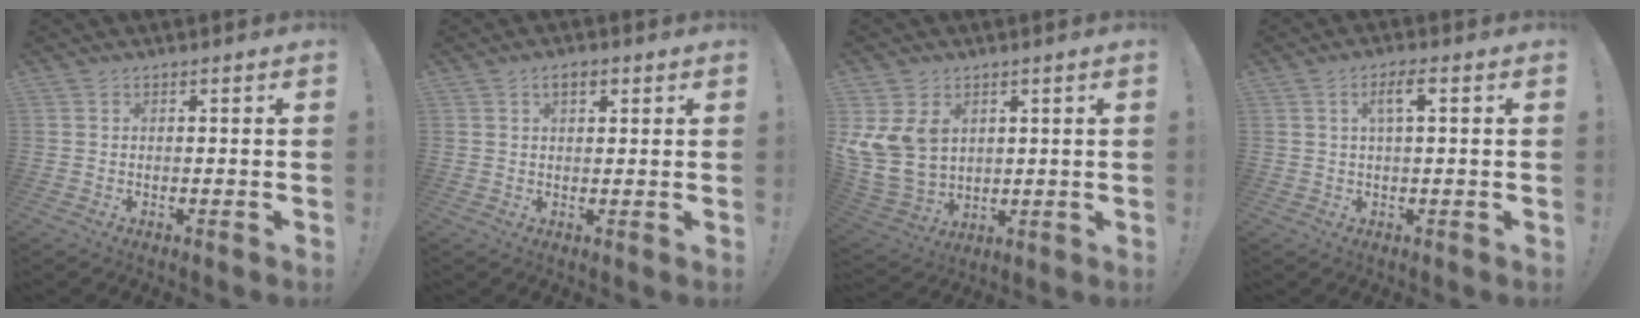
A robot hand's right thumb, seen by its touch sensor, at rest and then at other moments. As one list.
[{"total": 3.4, "force": [1.5, 1.8, 2.4], "torque": [-0.035, 0.000, 0.024]}, {"total": 12.0, "force": [4.3, 9.3, 6.1], "torque": [-0.135, -0.024, 0.090]}, {"total": 2.5, "force": [1.3, 0.3, 2.1], "torque": [-0.031, -0.004, 0.018]}]